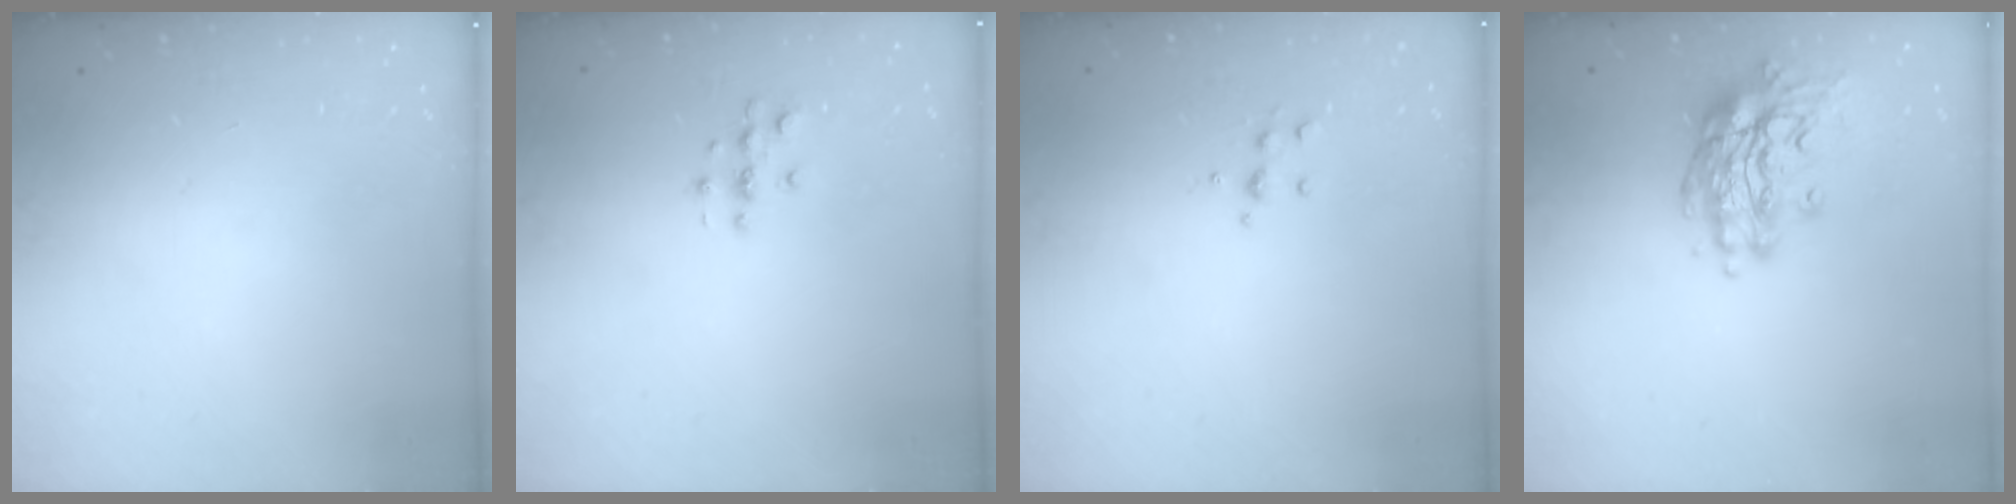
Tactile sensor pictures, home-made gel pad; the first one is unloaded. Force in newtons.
{"total": 2.8, "press": 2.8, "slide": 0.2}
{"total": 5.8, "press": 5.7, "slide": 0.8}
{"total": 15.6, "press": 15.3, "slide": 3.5}